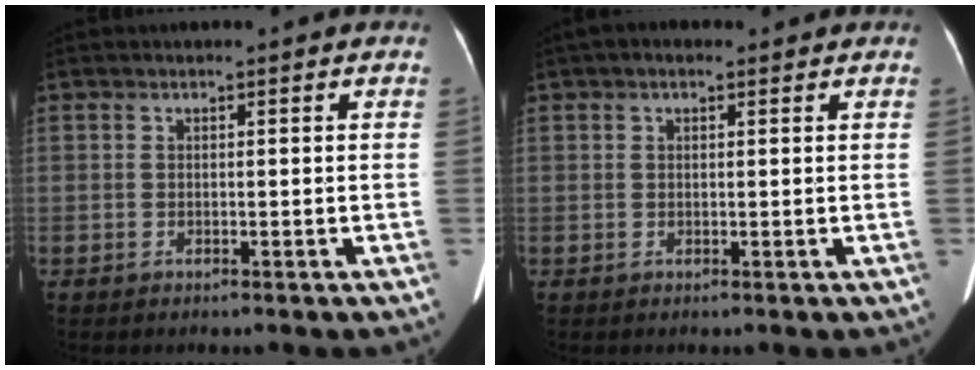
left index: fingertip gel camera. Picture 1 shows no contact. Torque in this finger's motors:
{"motor_torque": [0.03, -0.01, -0.22, 0.00]}